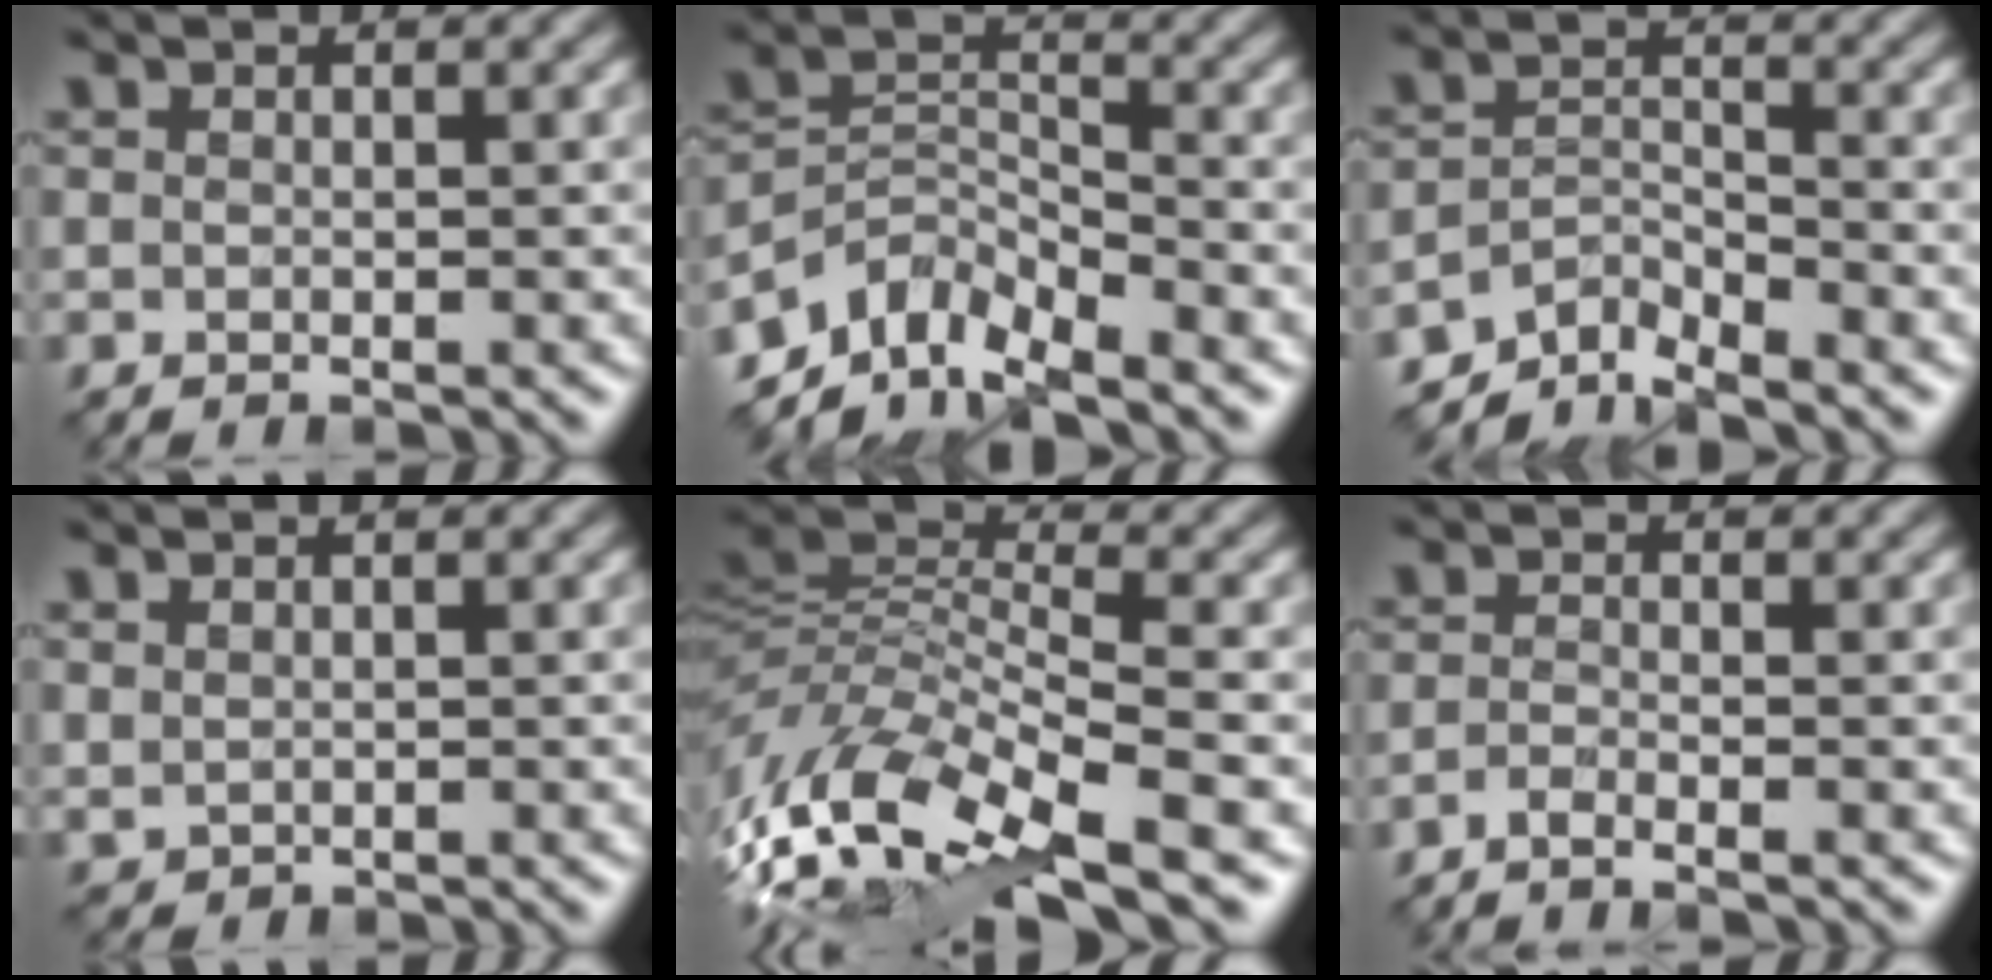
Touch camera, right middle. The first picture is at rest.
{"total": 5.5, "force": [-4.6, 2.1, 2.1], "torque": [-0.030, -0.005, -0.095]}
{"total": 3.6, "force": [-3.4, 0.6, 0.8], "torque": [-0.011, 0.003, -0.072]}
{"total": 0.8, "force": [0.8, 0.3, 0.1], "torque": [-0.007, -0.003, 0.022]}
{"total": 12.0, "force": [-5.0, 4.8, 9.9], "torque": [-0.221, -0.010, -0.093]}
{"total": 1.6, "force": [-1.4, 0.0, 0.8], "torque": [-0.020, -0.005, -0.037]}